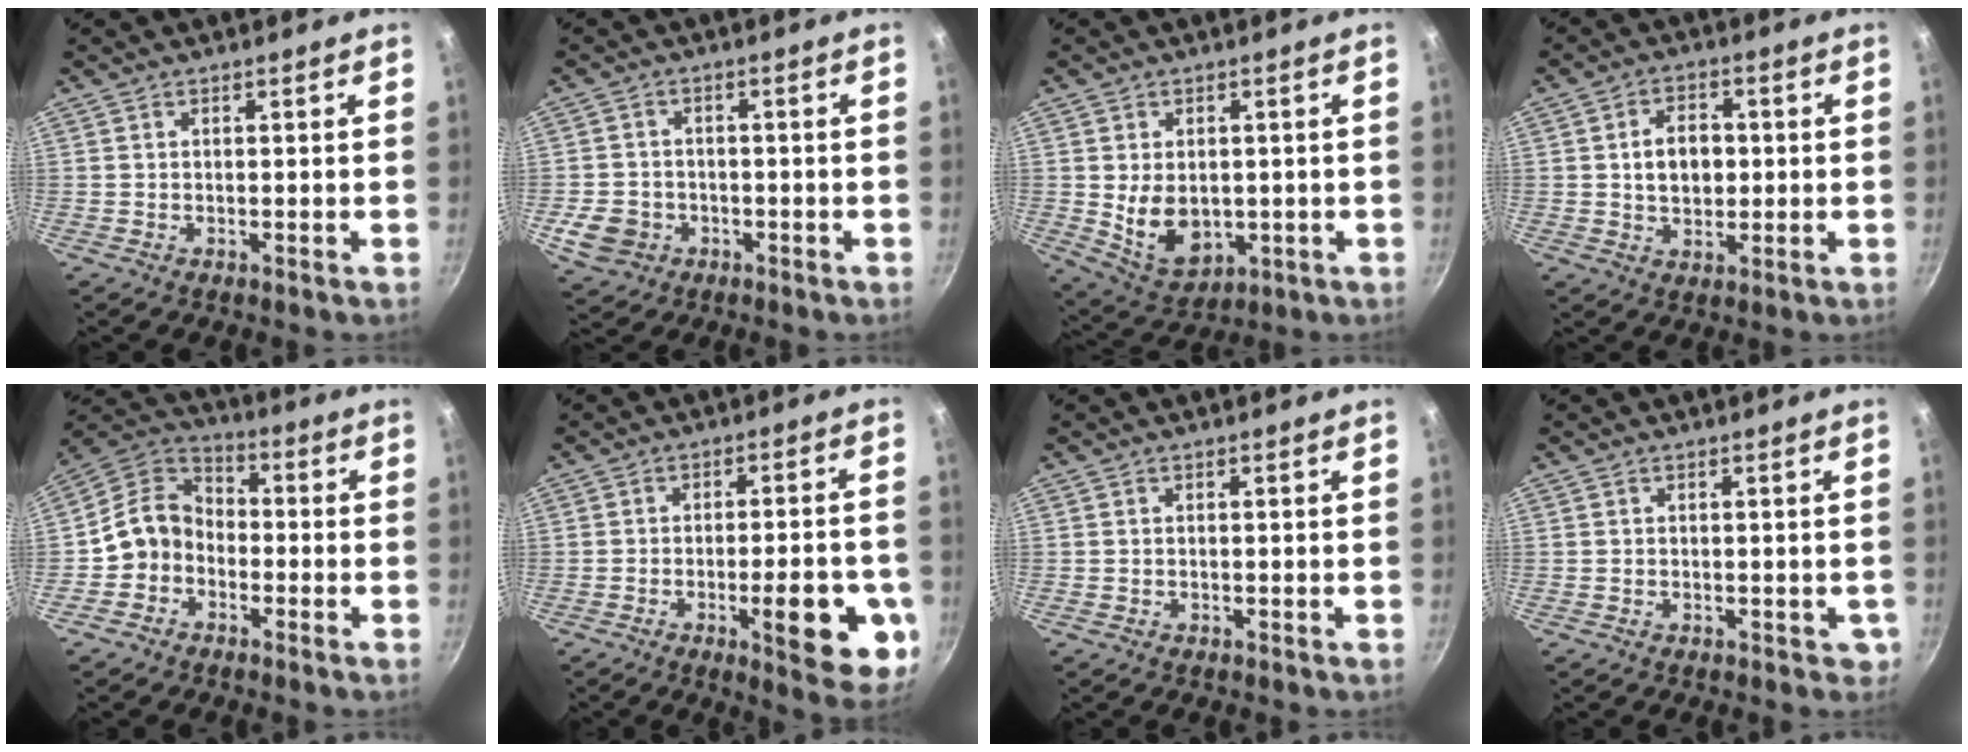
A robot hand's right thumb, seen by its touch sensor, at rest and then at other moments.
{"total": 6.8, "force": [-2.2, 5.7, 2.9], "torque": [-0.048, 0.018, -0.033]}
{"total": 9.5, "force": [-0.2, 6.8, 6.6], "torque": [-0.093, -0.015, 0.021]}
{"total": 7.5, "force": [0.4, 5.4, 5.2], "torque": [-0.064, 0.007, 0.005]}
{"total": 9.0, "force": [-2.9, 7.5, 3.9], "torque": [-0.042, 0.047, -0.077]}
{"total": 14.8, "force": [-4.5, 4.5, 13.3], "torque": [-0.145, 0.009, -0.057]}
{"total": 0.0}
{"total": 2.1, "force": [-0.4, 1.7, 1.2], "torque": [-0.006, 0.000, -0.004]}